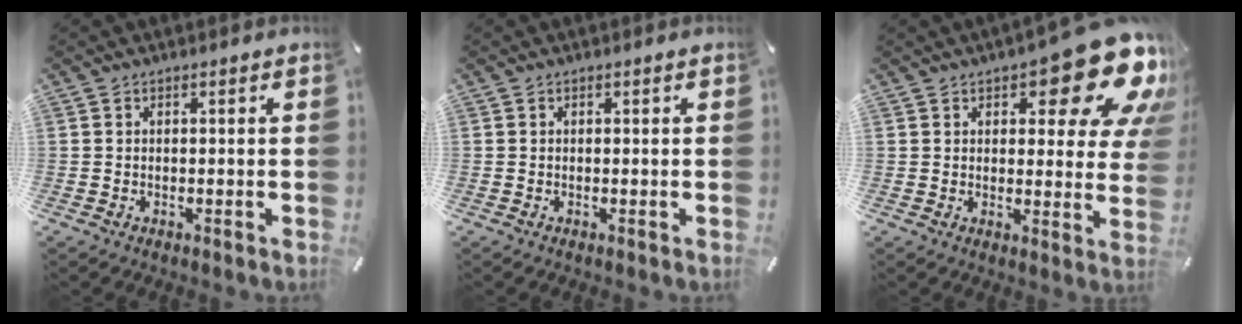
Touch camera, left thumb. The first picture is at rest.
{"total": 0.0}
{"total": 17.6, "force": [10.3, 6.8, 12.5], "torque": [-0.150, -0.077, 0.170]}